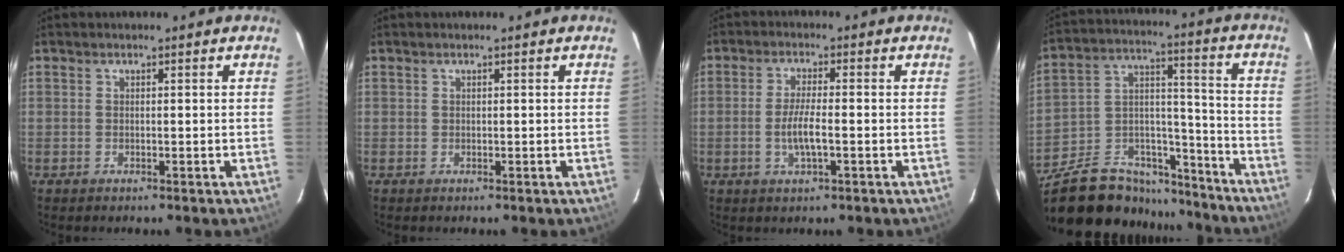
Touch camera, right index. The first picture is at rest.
{"total": 0.0}
{"total": 4.9, "force": [-1.2, 0.7, 4.7], "torque": [-0.091, -0.004, -0.022]}
{"total": 26.1, "force": [-20.3, 11.3, 11.9], "torque": [-0.242, 0.028, -0.305]}